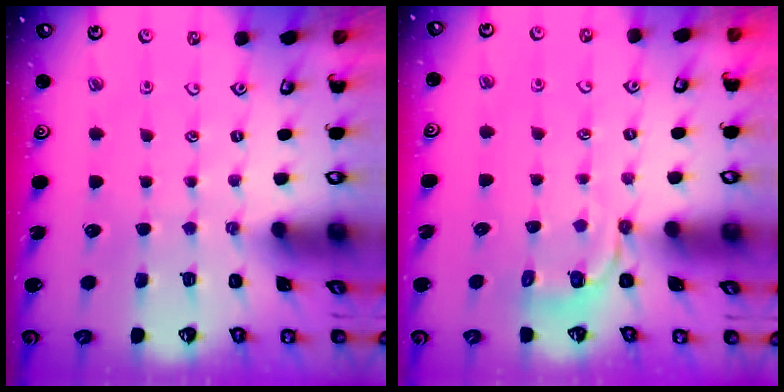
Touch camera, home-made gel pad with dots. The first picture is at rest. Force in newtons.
{"total": 3.7, "press": 2.7, "slide": 2.5}